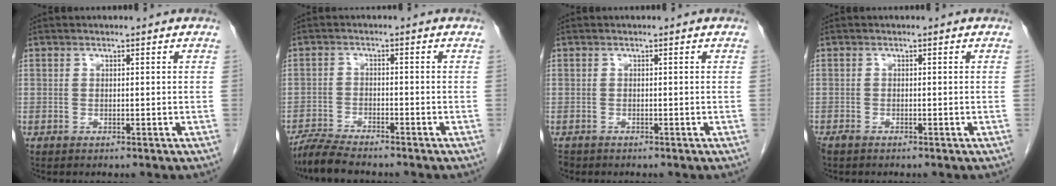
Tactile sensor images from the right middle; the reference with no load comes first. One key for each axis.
{"total": 5.3, "fx": -4.9, "fy": 0.5, "fz": 2.1, "tx": -0.040, "ty": -0.018, "tz": -0.089}
{"total": 1.6, "fx": -1.3, "fy": 0.8, "fz": 0.3, "tx": -0.011, "ty": -0.003, "tz": -0.018}
{"total": 1.2, "fx": -1.0, "fy": 0.5, "fz": 0.5, "tx": -0.014, "ty": -0.004, "tz": -0.013}